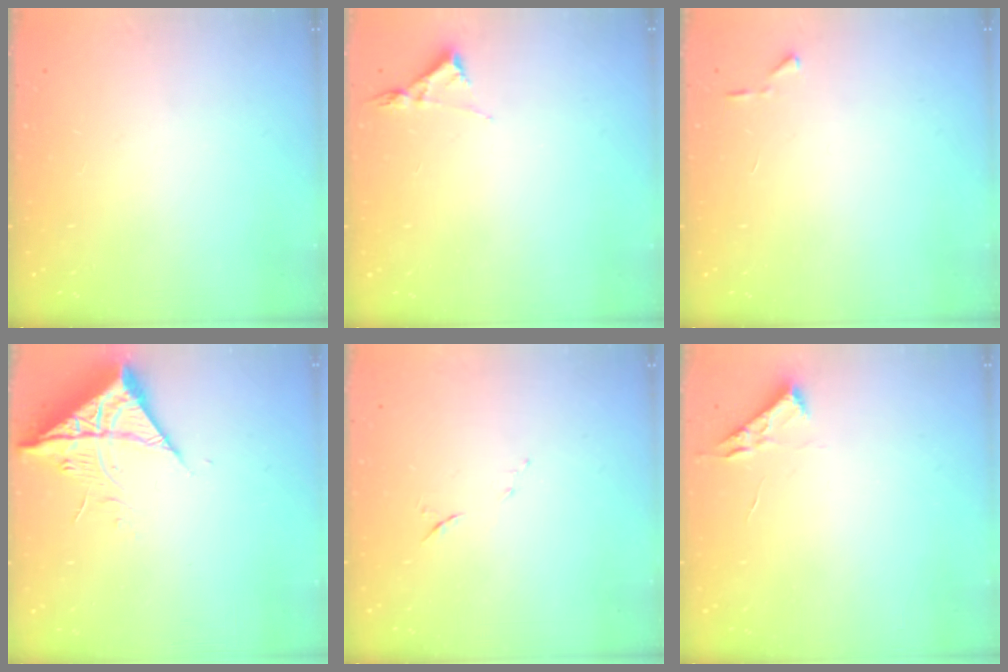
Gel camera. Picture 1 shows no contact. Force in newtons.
{"total": 3.2, "press": 3.2, "slide": 0.5}
{"total": 4.1, "press": 4.0, "slide": 0.5}
{"total": 10.4, "press": 10.3, "slide": 1.4}
{"total": 5.5, "press": 5.4, "slide": 1.1}
{"total": 3.1, "press": 3.0, "slide": 0.4}